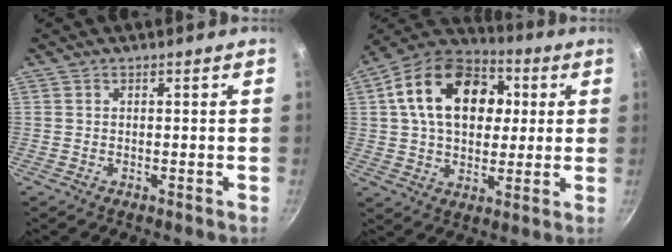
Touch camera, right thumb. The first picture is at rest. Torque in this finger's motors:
{"motor_torque": [0.85, 4.02, 1.85, 0.25, 0.23]}